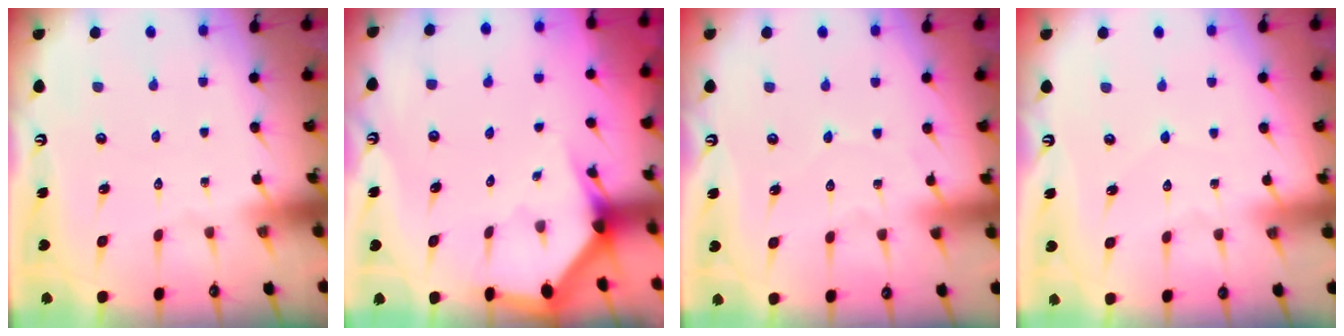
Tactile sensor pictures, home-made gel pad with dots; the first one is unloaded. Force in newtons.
{"total": 2.9, "press": 2.9, "slide": 0.2}
{"total": 3.3, "press": 3.3, "slide": 0.2}
{"total": 3.6, "press": 3.6, "slide": 0.4}